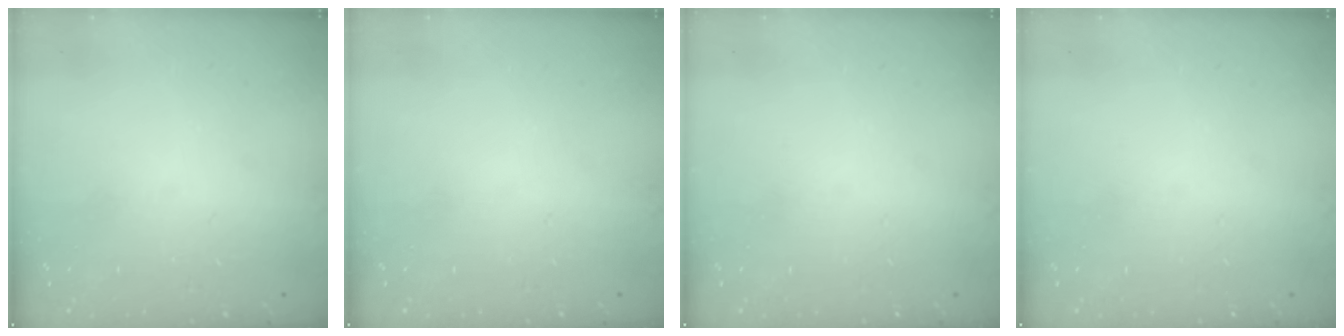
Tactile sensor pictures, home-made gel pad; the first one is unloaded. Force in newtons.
{"total": 0.0}
{"total": 0.0}
{"total": 0.0}